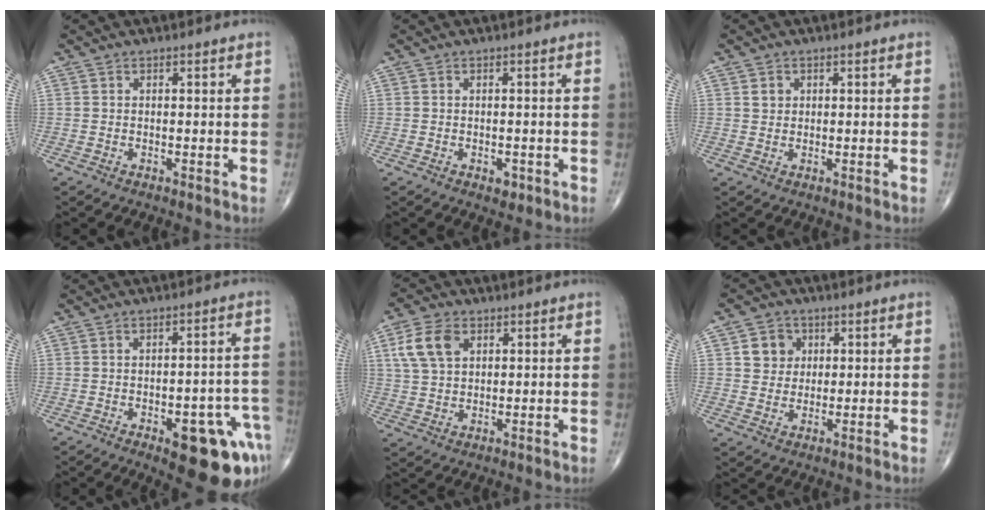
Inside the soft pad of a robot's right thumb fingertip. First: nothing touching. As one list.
[{"total": 1.7, "force": [-0.7, 1.1, 1.0], "torque": [-0.010, 0.000, -0.006]}, {"total": 1.7, "force": [0.6, 1.4, 0.6], "torque": [-0.003, -0.002, 0.010]}, {"total": 15.3, "force": [-7.0, 6.1, 12.1], "torque": [-0.088, 0.040, -0.072]}, {"total": 7.9, "force": [2.9, 5.1, 5.3], "torque": [-0.100, -0.001, 0.058]}, {"total": 5.5, "force": [1.6, 4.9, 1.8], "torque": [-0.003, -0.002, 0.024]}]